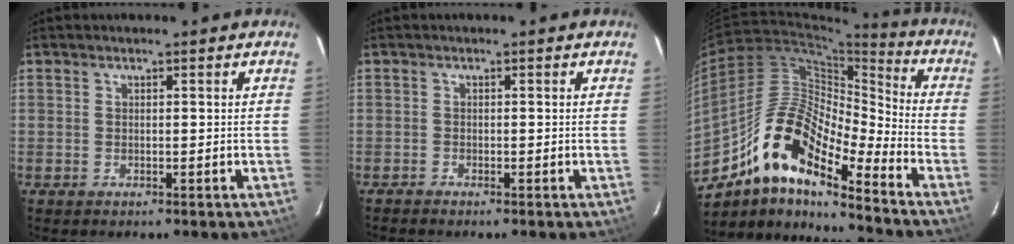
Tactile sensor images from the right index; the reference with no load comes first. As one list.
[{"total": 0.8, "force": [-0.8, 0.1, 0.0], "torque": [-0.005, -0.003, -0.015]}, {"total": 16.7, "force": [-11.1, 4.5, 11.7], "torque": [-0.202, 0.006, -0.223]}]